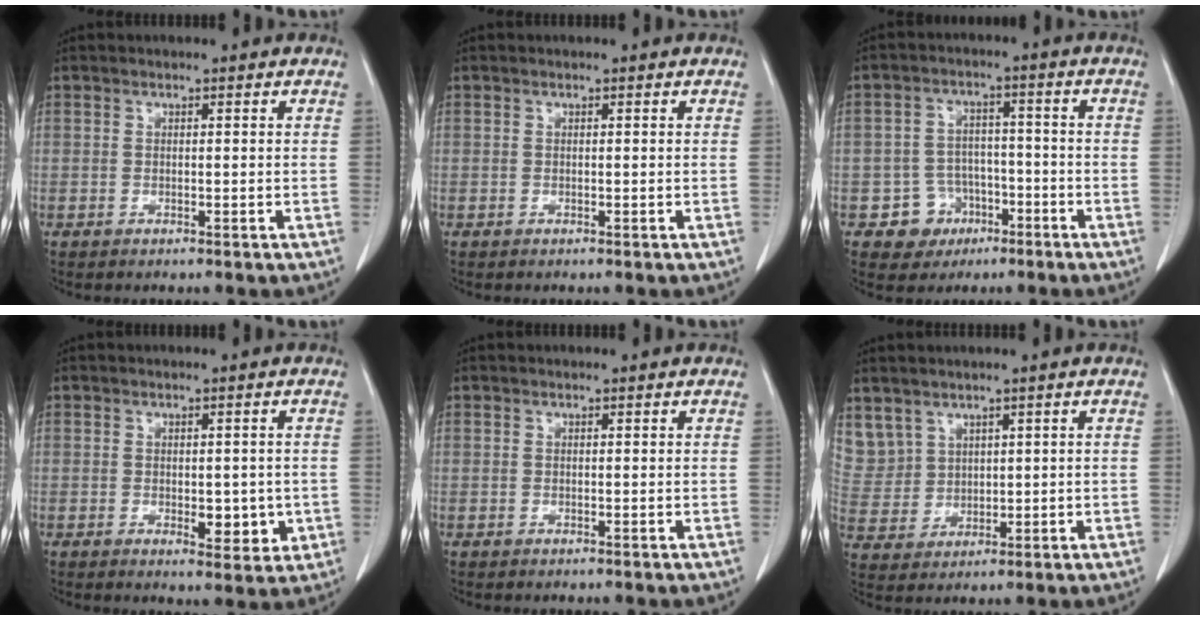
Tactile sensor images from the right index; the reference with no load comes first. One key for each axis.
{"total": 0.0}
{"total": 6.2, "fx": -3.0, "fy": 5.4, "fz": 0.6, "tx": 0.001, "ty": 0.015, "tz": -0.039}
{"total": 5.1, "fx": -0.9, "fy": 2.6, "fz": 4.3, "tx": -0.046, "ty": -0.004, "tz": -0.001}
{"total": 0.0}
{"total": 9.3, "fx": 5.3, "fy": 7.5, "fz": 1.5, "tx": -0.058, "ty": 0.024, "tz": 0.138}